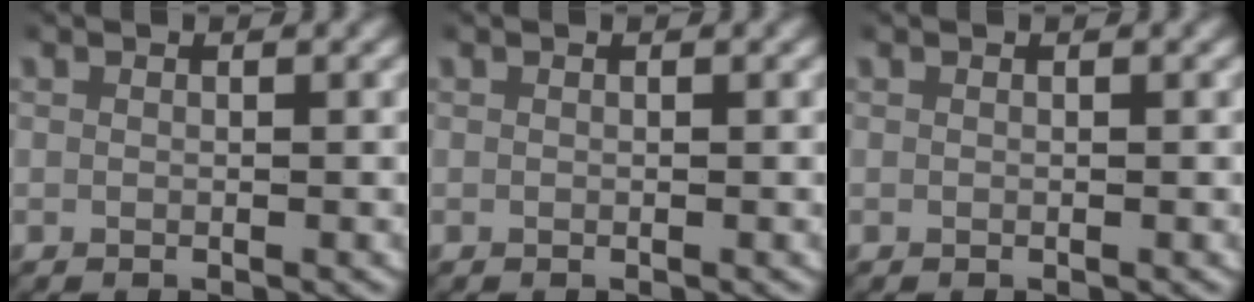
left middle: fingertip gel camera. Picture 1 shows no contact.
{"total": 0.0}
{"total": 0.0}